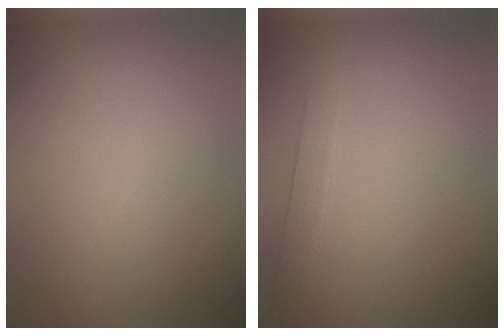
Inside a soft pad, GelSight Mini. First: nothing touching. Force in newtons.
{"total": 1.8, "press": 1.8, "slide": 0.1}